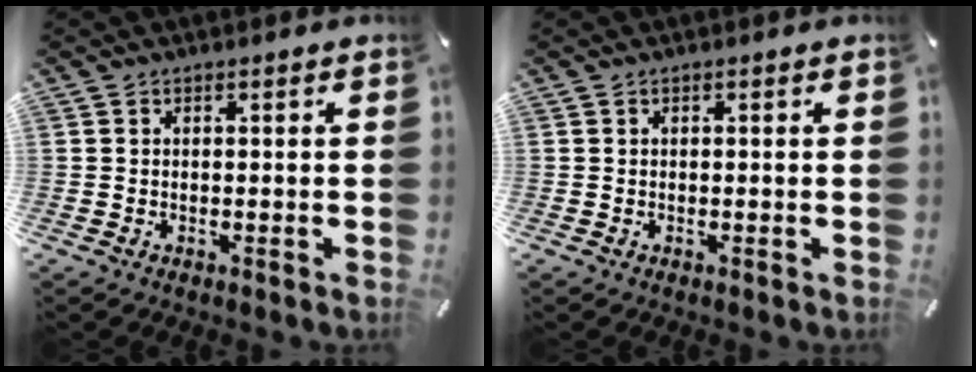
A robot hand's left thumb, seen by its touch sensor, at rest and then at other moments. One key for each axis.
{"total": 0.0}